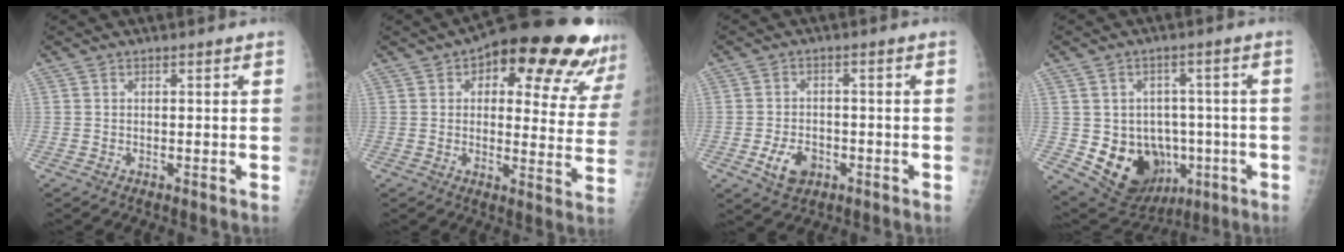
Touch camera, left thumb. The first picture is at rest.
{"total": 22.1, "force": [13.2, 8.5, 15.6], "torque": [-0.168, -0.028, 0.164]}
{"total": 6.1, "force": [-2.5, 4.1, 3.7], "torque": [-0.055, 0.011, -0.038]}
{"total": 15.8, "force": [-3.8, 12.5, 8.9], "torque": [-0.107, 0.019, -0.031]}